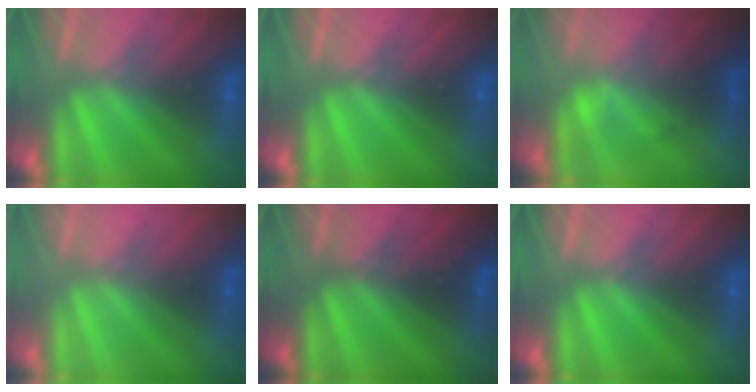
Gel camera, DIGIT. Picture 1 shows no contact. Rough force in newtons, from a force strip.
{"total": 0.0}
{"total": 2.1}
{"total": 3.2}
{"total": 2.4}
{"total": 0.0}